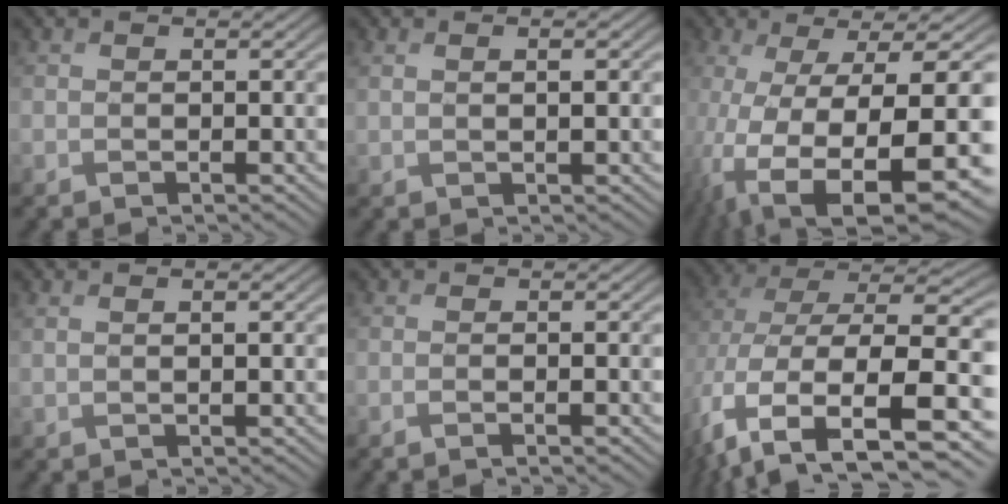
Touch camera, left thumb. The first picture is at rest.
{"total": 1.9, "force": [0.7, 0.3, 1.7], "torque": [-0.024, -0.004, 0.018]}
{"total": 16.8, "force": [-5.8, 4.6, 15.1], "torque": [-0.271, -0.028, -0.078]}
{"total": 1.5, "force": [0.7, 0.3, 1.4], "torque": [-0.022, -0.004, 0.017]}
{"total": 1.1, "force": [-0.3, 0.0, 1.0], "torque": [-0.018, 0.001, -0.009]}
{"total": 14.7, "force": [-1.5, 8.8, 11.6], "torque": [-0.273, -0.031, -0.005]}